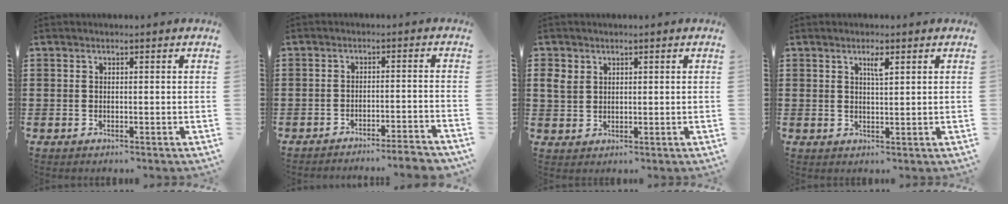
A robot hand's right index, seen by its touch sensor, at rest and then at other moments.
{"total": 3.5, "force": [-3.3, -0.3, 0.9], "torque": [-0.018, -0.005, -0.068]}
{"total": 3.1, "force": [1.5, 2.5, 1.2], "torque": [-0.033, 0.011, 0.028]}
{"total": 2.2, "force": [1.1, 0.4, 1.9], "torque": [-0.023, -0.003, 0.014]}